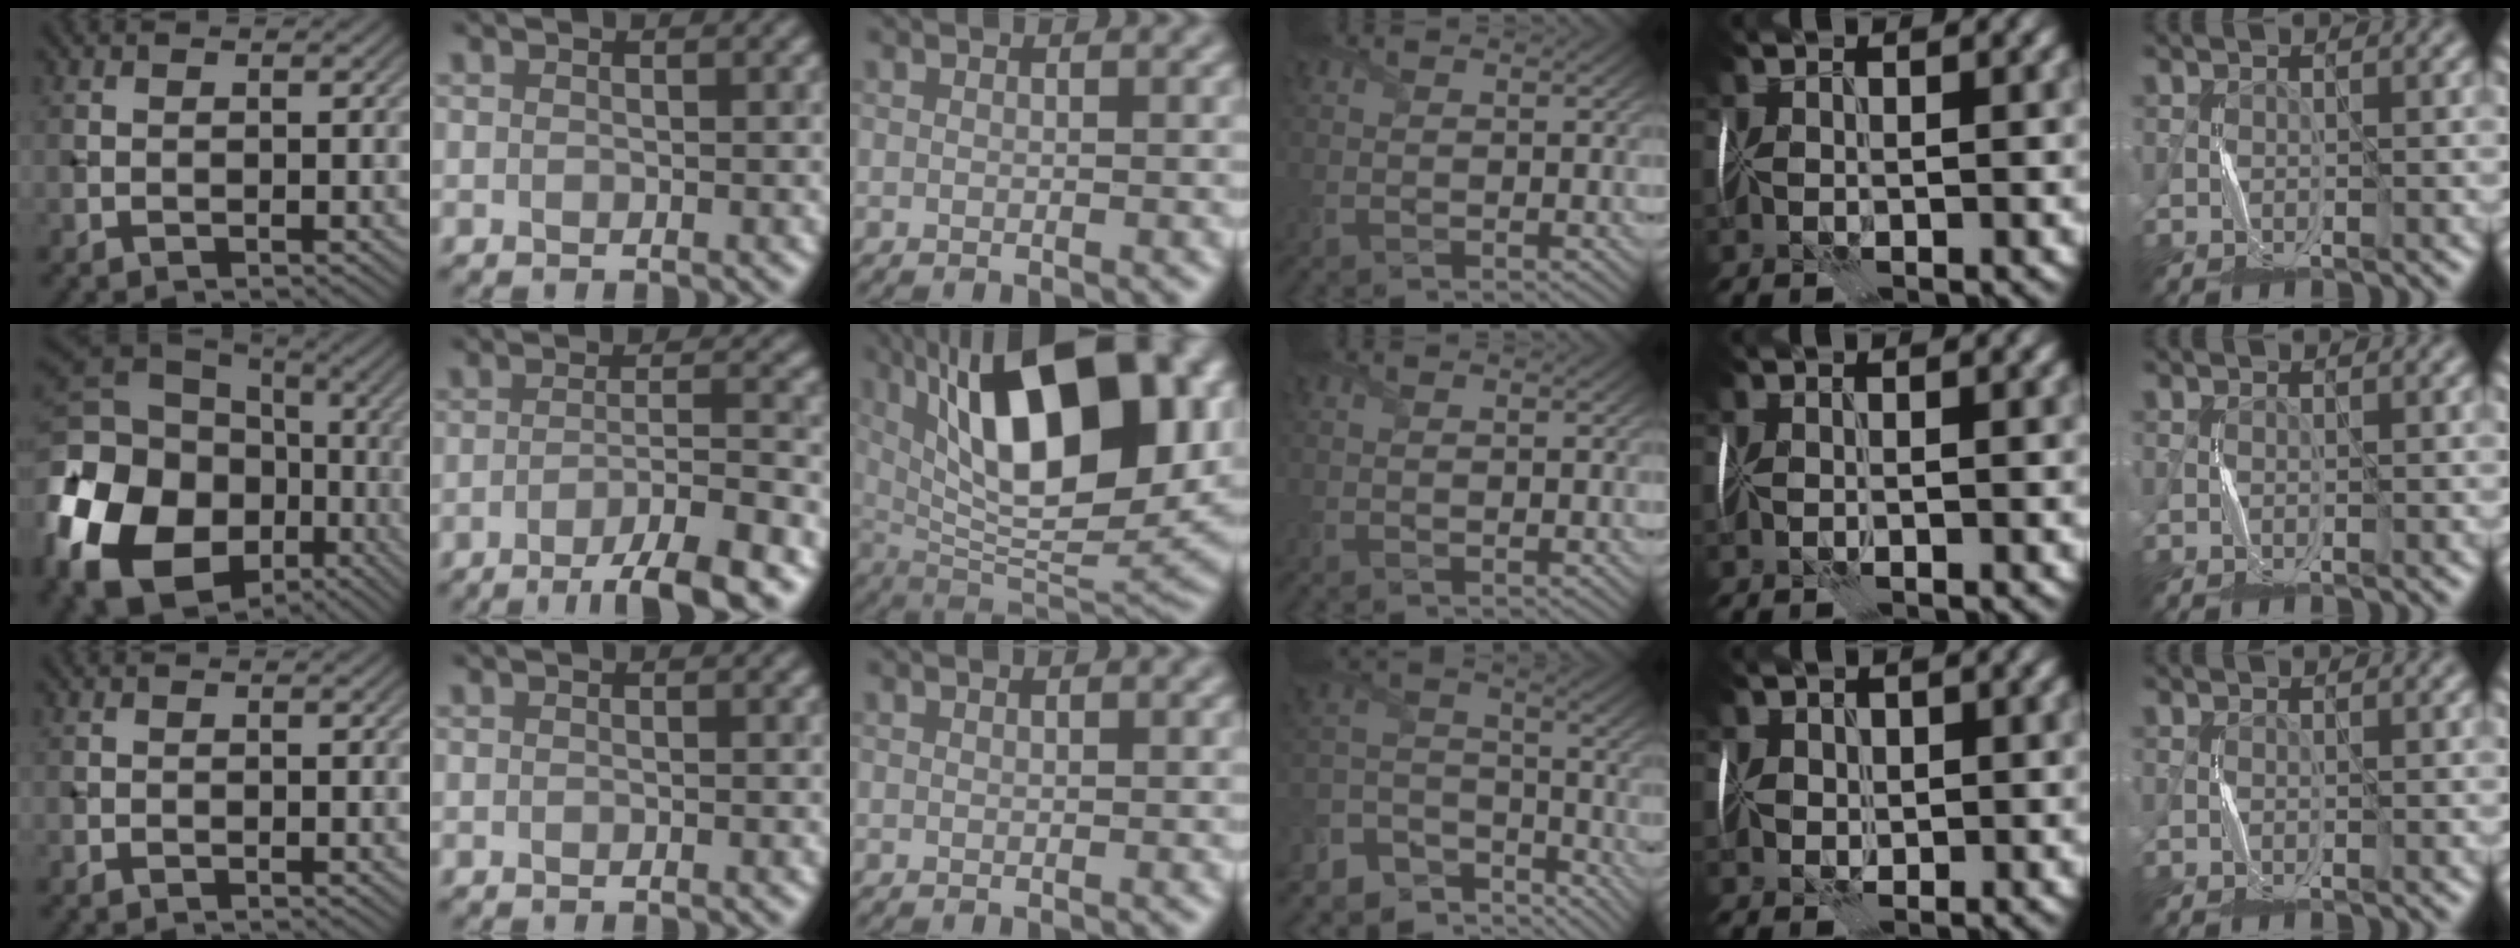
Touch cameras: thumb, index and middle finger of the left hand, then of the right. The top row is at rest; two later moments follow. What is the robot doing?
{"motion": "fold", "object": "memory foam"}